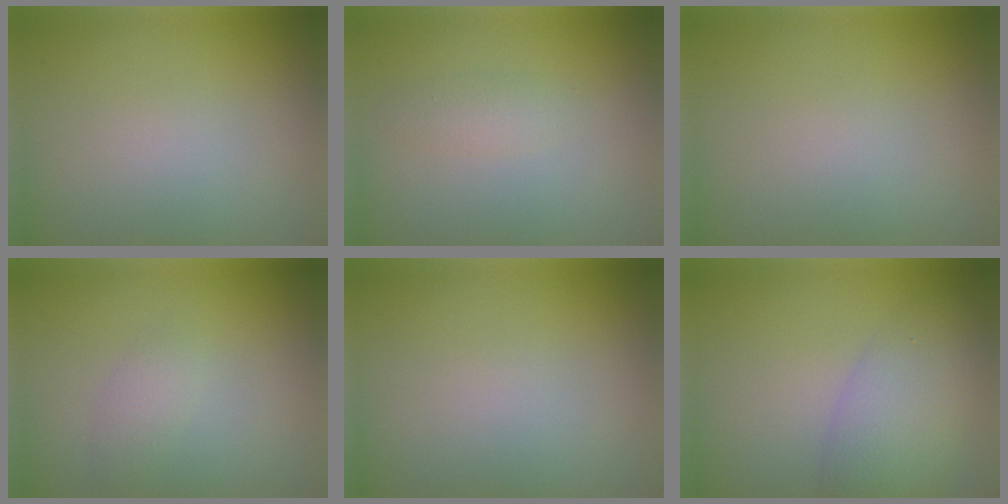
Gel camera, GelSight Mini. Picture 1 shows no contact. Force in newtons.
{"total": 1.1, "press": 1.1, "slide": 0.0}
{"total": 0.0}
{"total": 1.2, "press": 1.2, "slide": 0.1}
{"total": 0.0}
{"total": 5.3, "press": 5.2, "slide": 0.4}